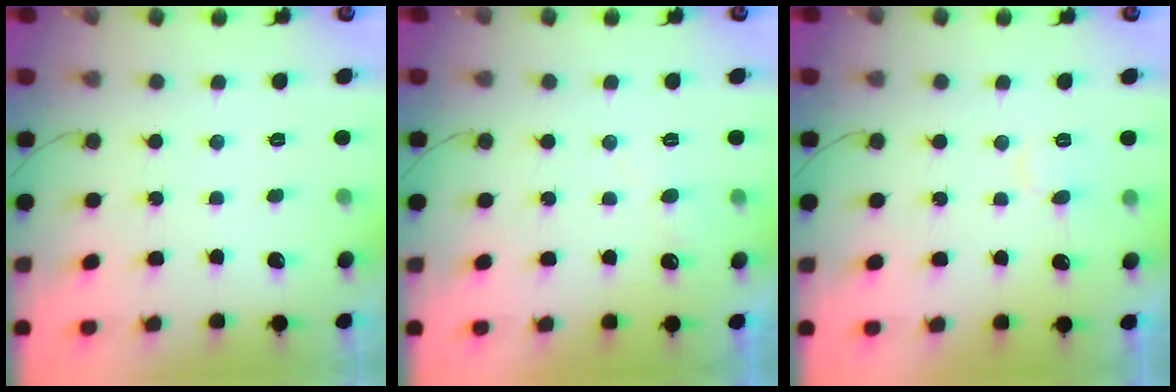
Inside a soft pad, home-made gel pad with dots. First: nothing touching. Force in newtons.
{"total": 5.7, "press": 5.7, "slide": 0.6}
{"total": 7.2, "press": 7.2, "slide": 0.6}